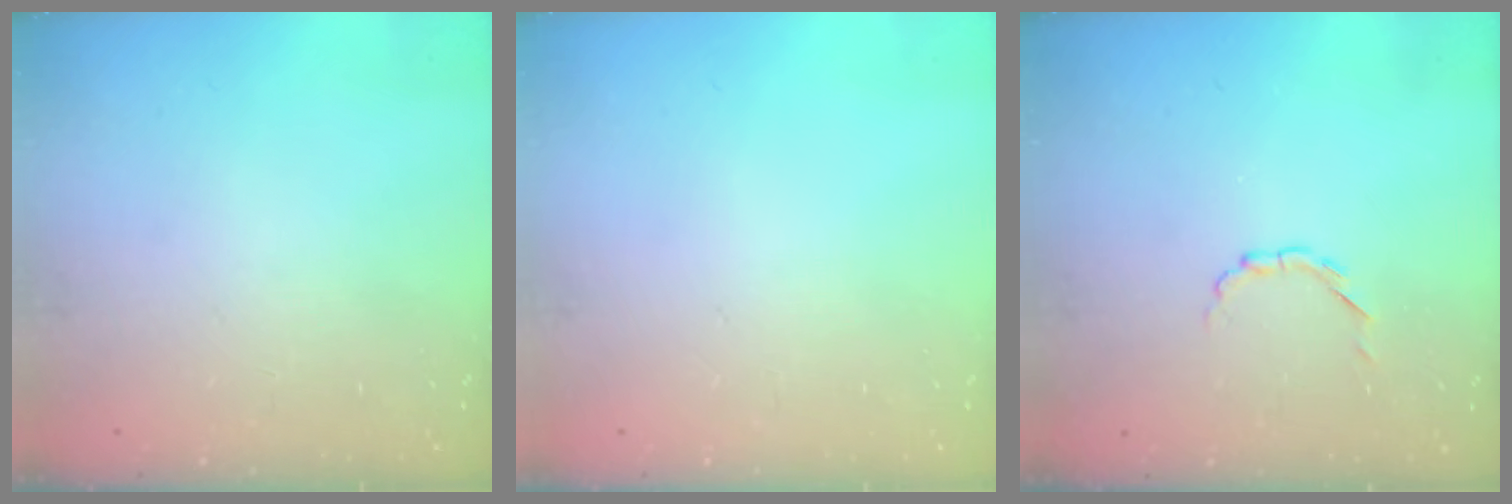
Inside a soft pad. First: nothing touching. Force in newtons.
{"total": 0.0}
{"total": 2.6, "press": 2.5, "slide": 0.9}